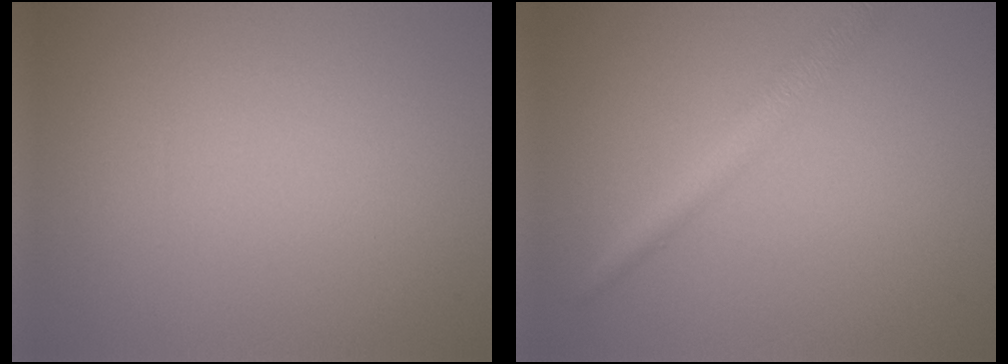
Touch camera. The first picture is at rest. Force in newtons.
{"total": 2.8, "press": 2.8, "slide": 0.0}